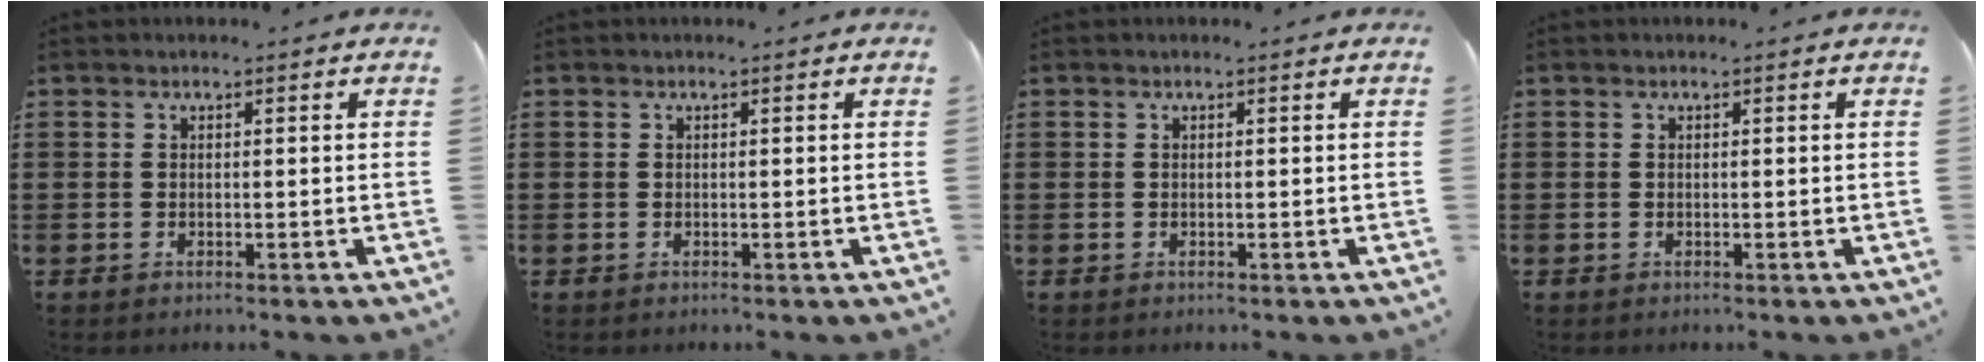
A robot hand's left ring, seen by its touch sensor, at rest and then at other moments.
{"total": 0.0}
{"total": 0.0}
{"total": 0.0}